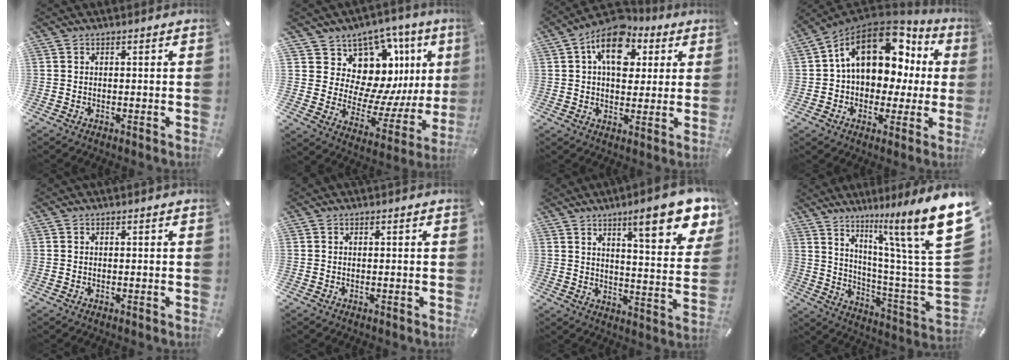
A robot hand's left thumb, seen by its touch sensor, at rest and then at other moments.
{"total": 12.6, "force": [6.6, 9.9, 4.2], "torque": [-0.044, -0.107, 0.128]}
{"total": 13.5, "force": [4.7, 9.2, 8.7], "torque": [-0.133, -0.007, 0.084]}
{"total": 17.6, "force": [5.5, 12.4, 11.2], "torque": [-0.170, -0.025, 0.096]}
{"total": 0.0}
{"total": 0.0}
{"total": 15.7, "force": [9.9, 4.1, 11.4], "torque": [-0.158, -0.057, 0.154]}
{"total": 21.9, "force": [12.5, 3.3, 17.6], "torque": [-0.257, -0.096, 0.191]}